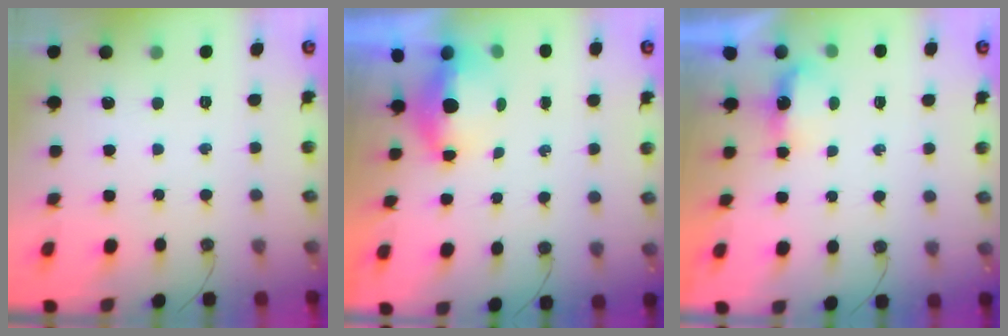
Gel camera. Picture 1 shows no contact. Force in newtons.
{"total": 5.0, "press": 4.7, "slide": 1.6}
{"total": 3.4, "press": 3.4, "slide": 0.5}